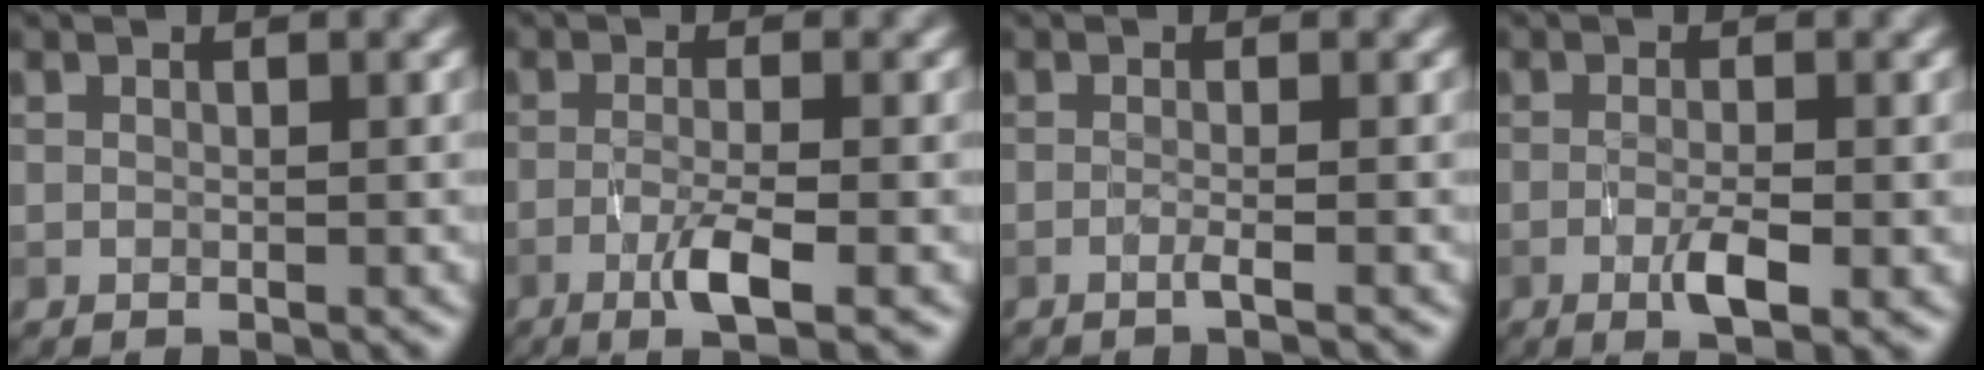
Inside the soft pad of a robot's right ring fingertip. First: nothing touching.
{"total": 3.7, "force": [-1.6, 0.6, 3.3], "torque": [-0.064, 0.002, -0.035]}
{"total": 1.4, "force": [-0.6, 0.3, 1.2], "torque": [-0.013, -0.003, -0.020]}
{"total": 3.2, "force": [-1.0, 0.7, 3.0], "torque": [-0.056, -0.004, -0.019]}